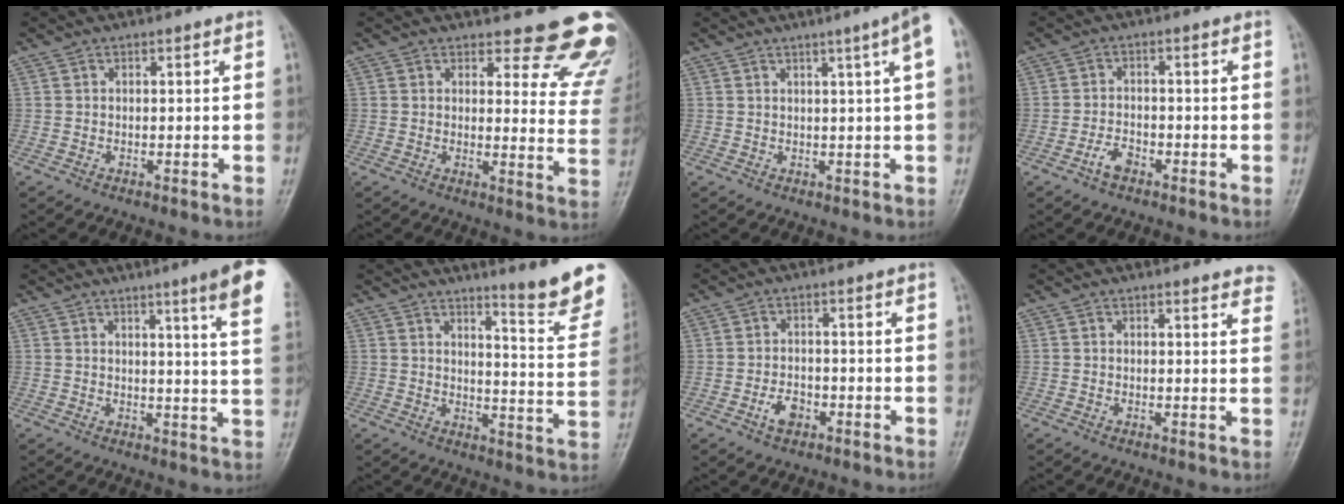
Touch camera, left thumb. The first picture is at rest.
{"total": 14.9, "force": [13.2, 5.2, 4.7], "torque": [0.013, -0.115, 0.122]}
{"total": 5.9, "force": [2.0, -0.4, 5.5], "torque": [-0.074, 0.008, 0.026]}
{"total": 3.0, "force": [-2.0, 1.6, 1.5], "torque": [-0.026, 0.016, -0.037]}
{"total": 11.7, "force": [6.6, 0.1, 9.7], "torque": [-0.119, -0.030, 0.068]}
{"total": 13.6, "force": [10.4, 1.2, 8.7], "torque": [-0.086, -0.086, 0.132]}
{"total": 3.6, "force": [-1.8, 2.4, 2.0], "torque": [-0.026, 0.012, -0.031]}
{"total": 5.6, "force": [5.1, 1.4, 1.7], "torque": [0.006, -0.020, 0.037]}